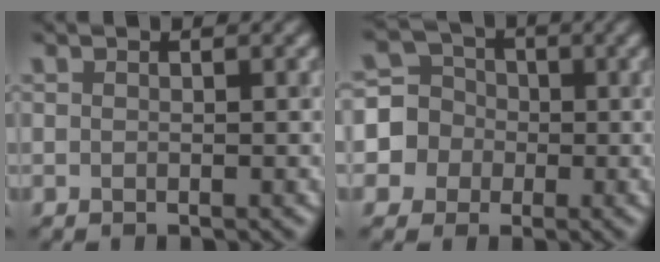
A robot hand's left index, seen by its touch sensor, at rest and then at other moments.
{"total": 4.5, "force": [-0.8, 4.4, 0.5], "torque": [0.005, 0.018, -0.038]}